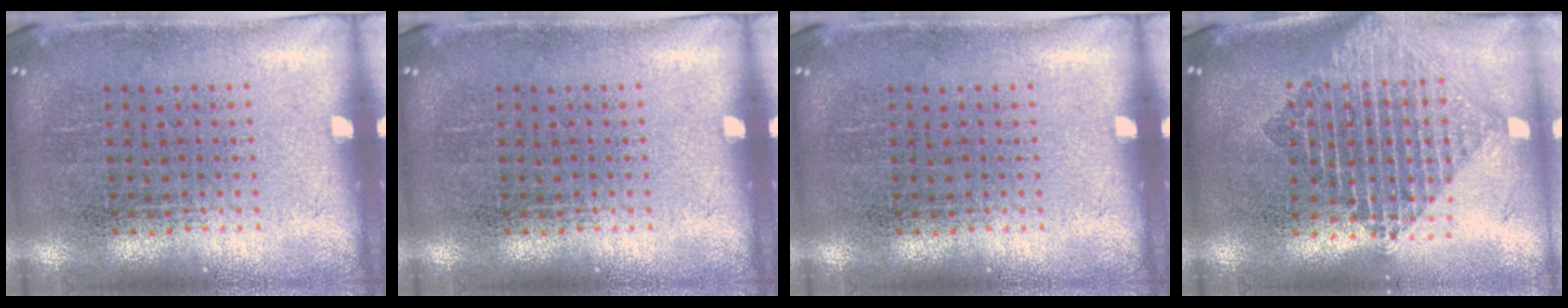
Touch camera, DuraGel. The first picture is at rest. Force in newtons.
{"total": 0.0}
{"total": 0.0}
{"total": 2.2, "press": 1.7, "slide": 1.4}